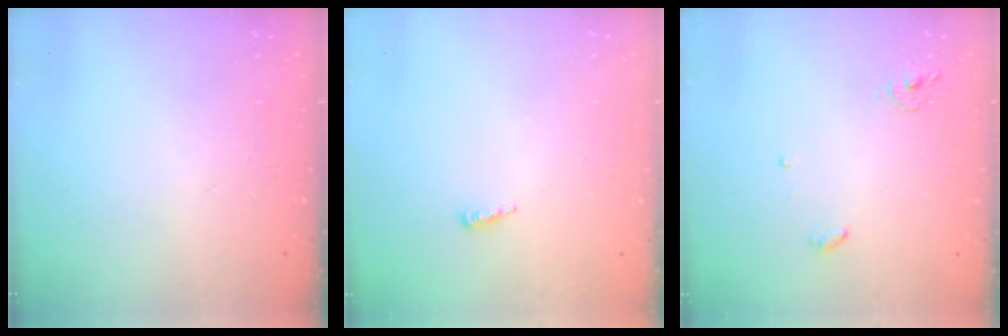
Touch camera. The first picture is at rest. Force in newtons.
{"total": 3.7, "press": 3.6, "slide": 0.4}
{"total": 4.2, "press": 4.2, "slide": 0.2}